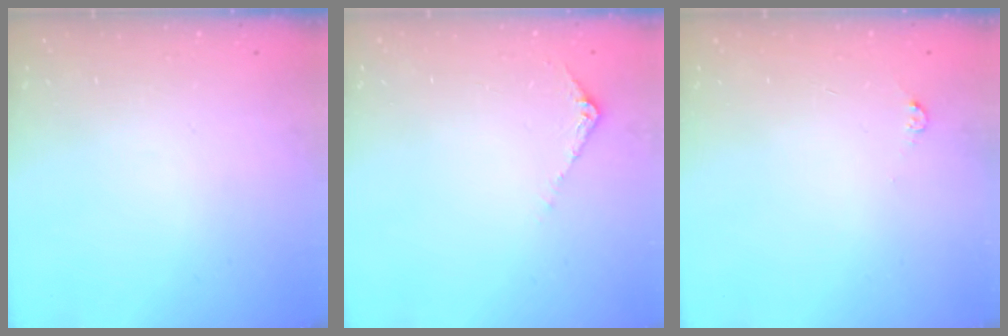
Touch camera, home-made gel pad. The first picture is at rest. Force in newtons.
{"total": 6.0, "press": 5.9, "slide": 0.8}
{"total": 3.3, "press": 3.3, "slide": 0.4}